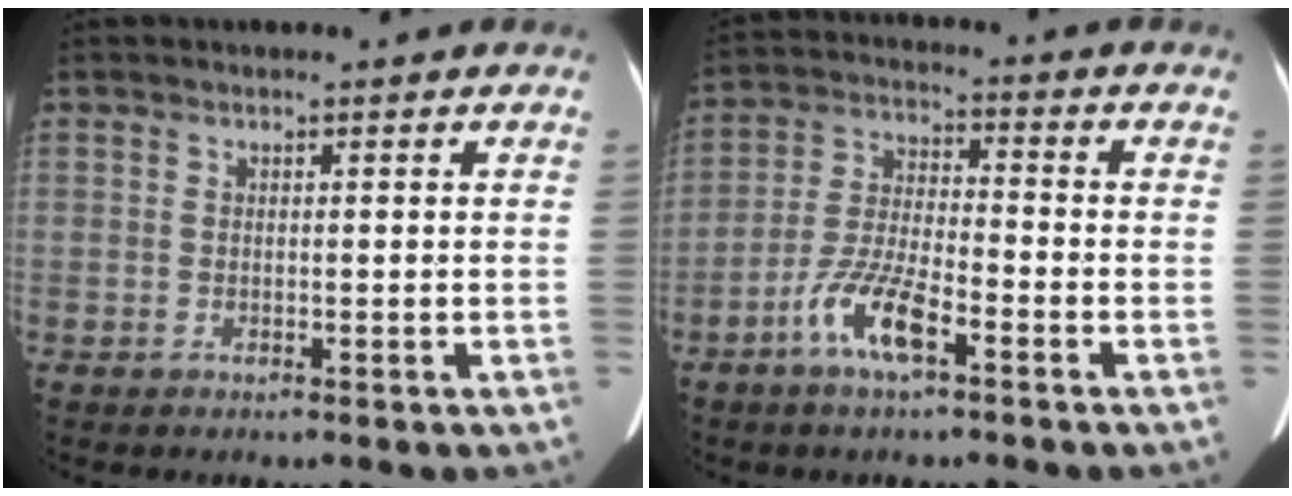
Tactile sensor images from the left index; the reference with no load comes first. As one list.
[{"total": 8.3, "force": [-4.7, 1.9, 6.6], "torque": [-0.142, 0.000, -0.092]}]